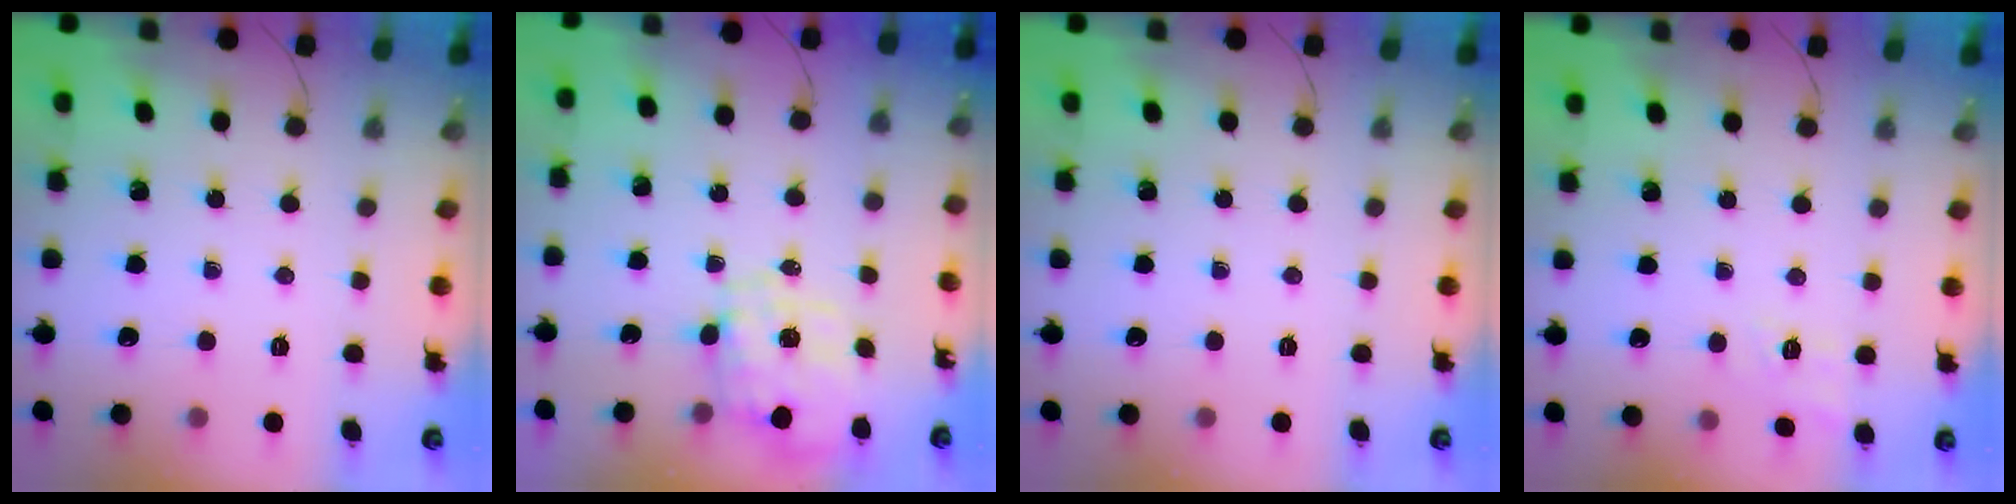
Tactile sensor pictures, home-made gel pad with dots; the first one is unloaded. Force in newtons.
{"total": 2.1, "press": 1.7, "slide": 1.1}
{"total": 0.0}
{"total": 8.2, "press": 7.9, "slide": 2.1}